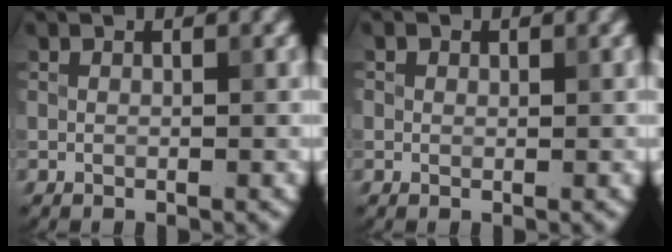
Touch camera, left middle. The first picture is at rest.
{"total": 1.1, "force": [0.6, 0.8, 0.4], "torque": [-0.006, 0.009, -0.002]}